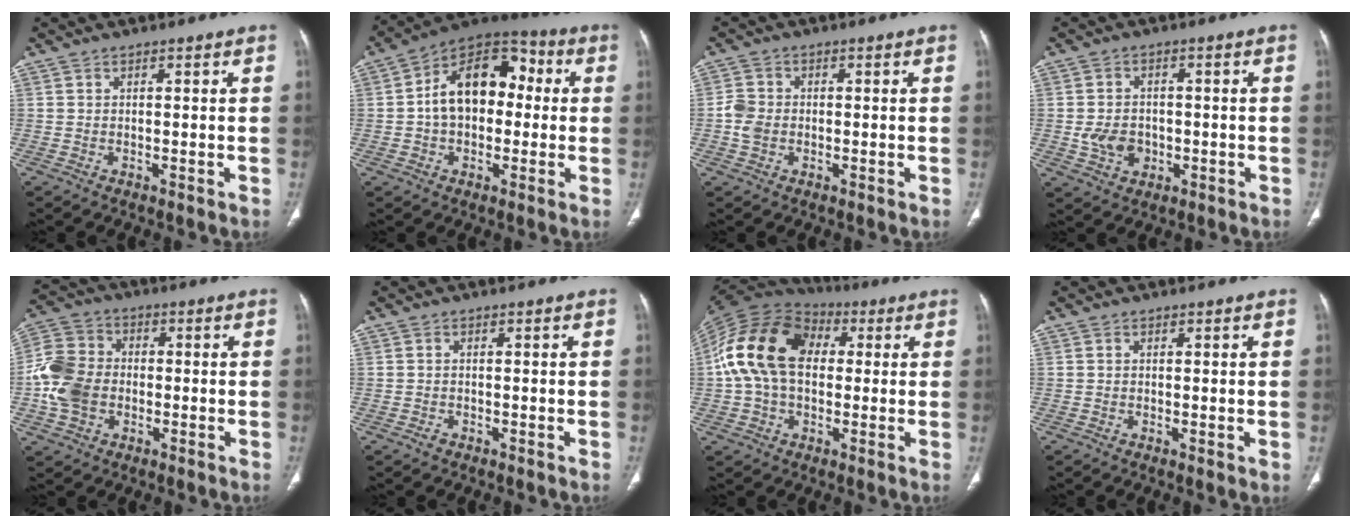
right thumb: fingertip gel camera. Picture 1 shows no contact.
{"total": 15.9, "force": [0.9, 10.8, 11.6], "torque": [-0.149, 0.042, 0.002]}
{"total": 3.7, "force": [-0.6, 3.1, 2.1], "torque": [-0.038, 0.009, -0.015]}
{"total": 5.9, "force": [-1.2, 4.7, 3.4], "torque": [-0.040, 0.006, -0.014]}
{"total": 11.0, "force": [-1.8, 8.7, 6.5], "torque": [-0.127, 0.023, -0.039]}
{"total": 0.9, "force": [-0.6, 0.6, 0.3], "torque": [-0.005, 0.000, -0.012]}
{"total": 18.1, "force": [2.1, 12.4, 13.0], "torque": [-0.245, 0.037, 0.029]}
{"total": 0.6, "force": [0.1, 0.1, 0.6], "torque": [-0.016, -0.005, 0.000]}